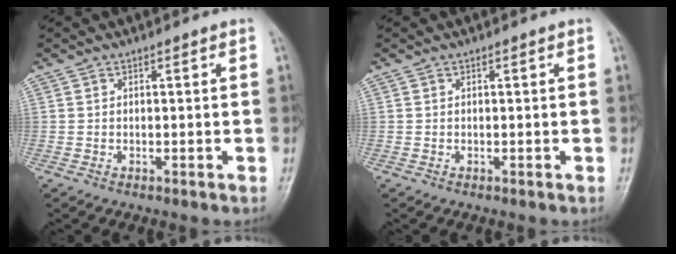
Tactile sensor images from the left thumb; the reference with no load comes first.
{"total": 0.0}